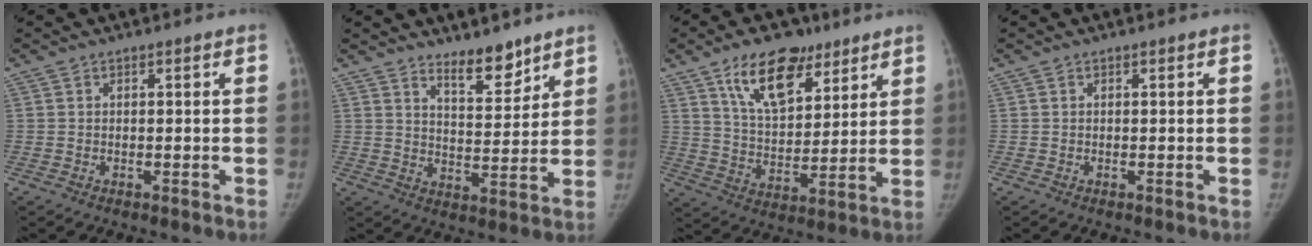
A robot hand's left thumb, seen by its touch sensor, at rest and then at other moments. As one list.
[{"total": 7.5, "force": [6.0, 2.5, 3.6], "torque": [-0.034, -0.053, 0.101]}, {"total": 15.0, "force": [9.0, 7.8, 9.1], "torque": [-0.115, -0.043, 0.158]}, {"total": 0.0}]